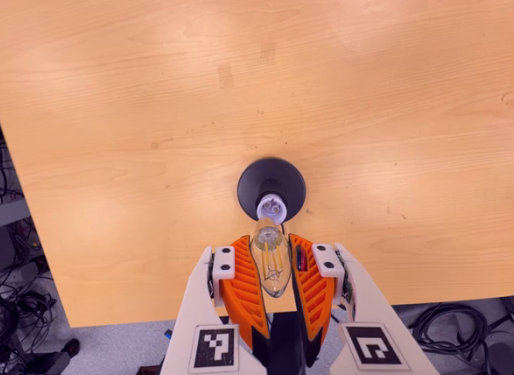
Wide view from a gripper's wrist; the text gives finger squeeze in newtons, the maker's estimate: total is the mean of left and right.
{"total": 19.6, "left": 24.9, "right": 14.2}